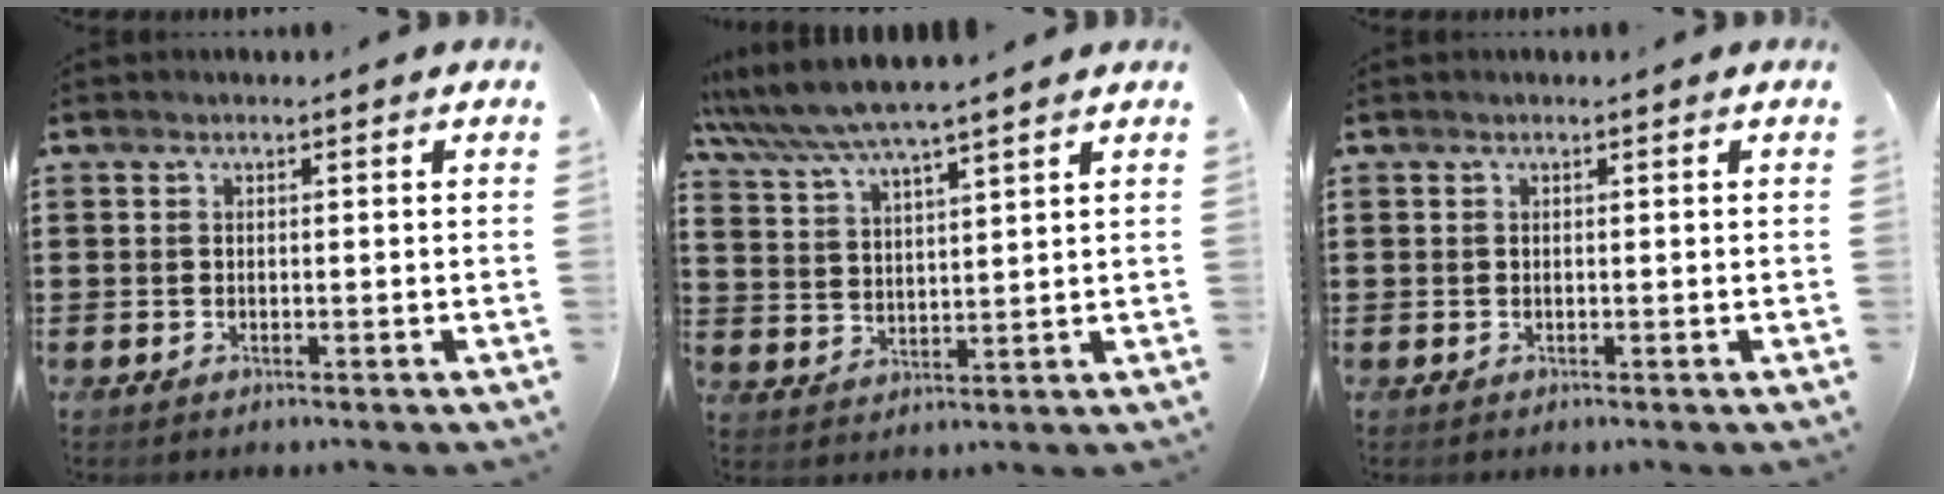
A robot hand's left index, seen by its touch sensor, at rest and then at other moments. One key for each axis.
{"total": 5.9, "fx": 5.3, "fy": 0.0, "fz": 2.6, "tx": -0.069, "ty": -0.025, "tz": 0.091}
{"total": 0.0}